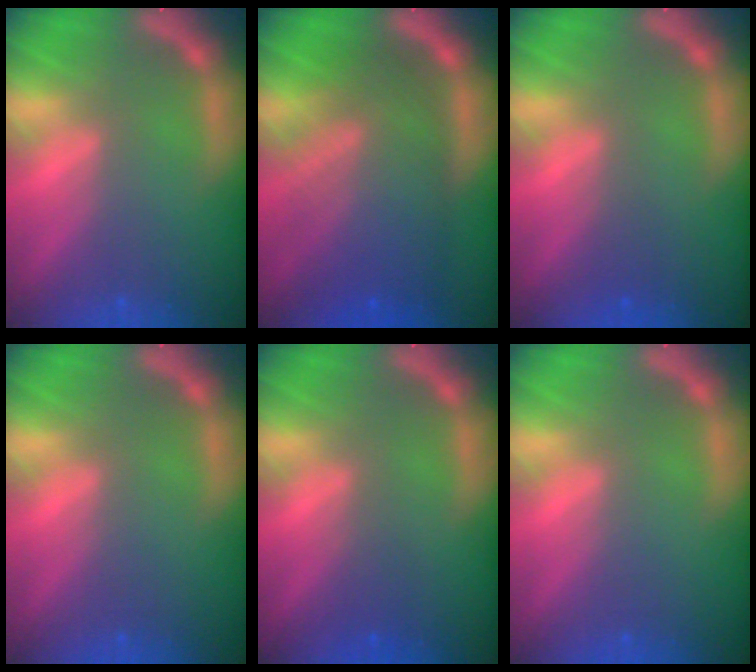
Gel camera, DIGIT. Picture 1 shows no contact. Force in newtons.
{"total": 10.0}
{"total": 0.9}
{"total": 0.0}
{"total": 1.4}
{"total": 0.0}